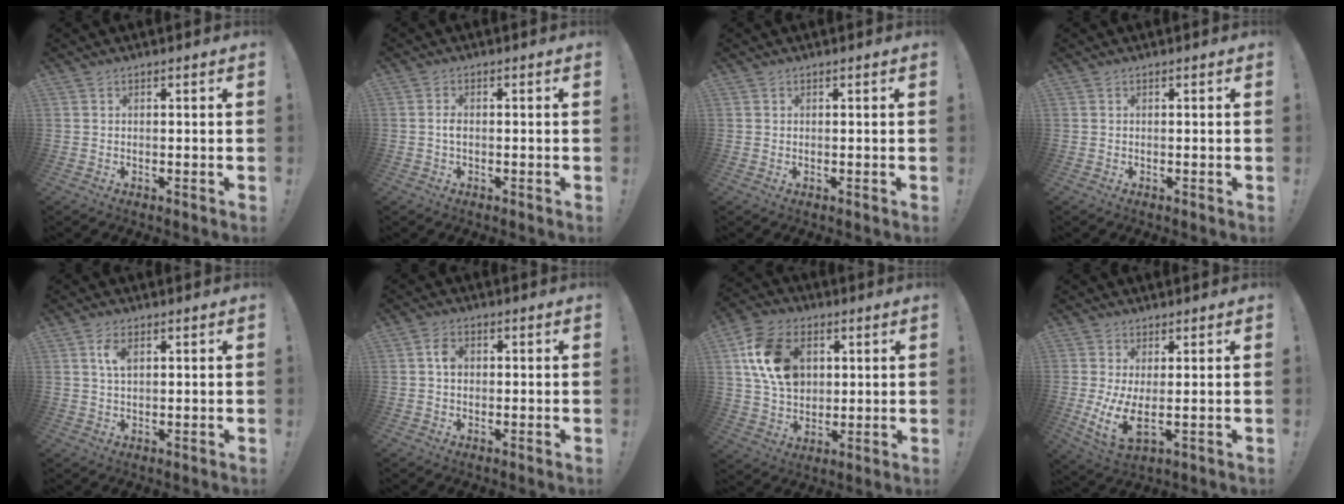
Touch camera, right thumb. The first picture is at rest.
{"total": 1.9, "force": [-0.7, 1.1, 1.4], "torque": [-0.016, 0.002, -0.014]}
{"total": 0.0}
{"total": 0.0}
{"total": 4.5, "force": [1.7, 2.3, 3.5], "torque": [-0.060, -0.001, 0.028]}
{"total": 3.9, "force": [0.4, 2.8, 2.6], "torque": [-0.034, 0.002, 0.006]}
{"total": 16.5, "force": [5.0, 12.1, 10.0], "torque": [-0.166, -0.008, 0.102]}
{"total": 7.1, "force": [0.9, 2.7, 6.5], "torque": [-0.113, -0.028, 0.018]}